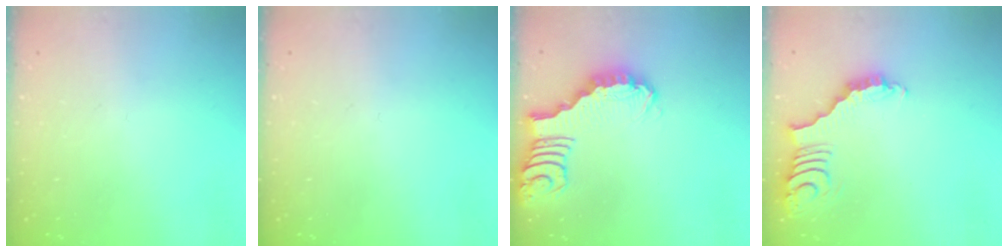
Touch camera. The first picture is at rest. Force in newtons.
{"total": 0.0}
{"total": 2.7, "press": 2.7, "slide": 0.4}
{"total": 3.9, "press": 3.8, "slide": 0.5}